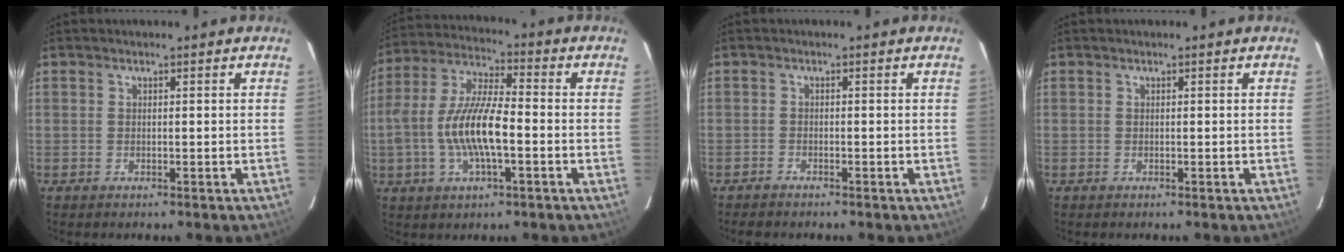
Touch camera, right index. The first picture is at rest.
{"total": 13.3, "force": [-2.8, 4.4, 12.3], "torque": [-0.253, 0.003, -0.055]}
{"total": 2.3, "force": [-2.2, 0.6, 0.5], "torque": [-0.024, -0.004, -0.040]}
{"total": 0.0}